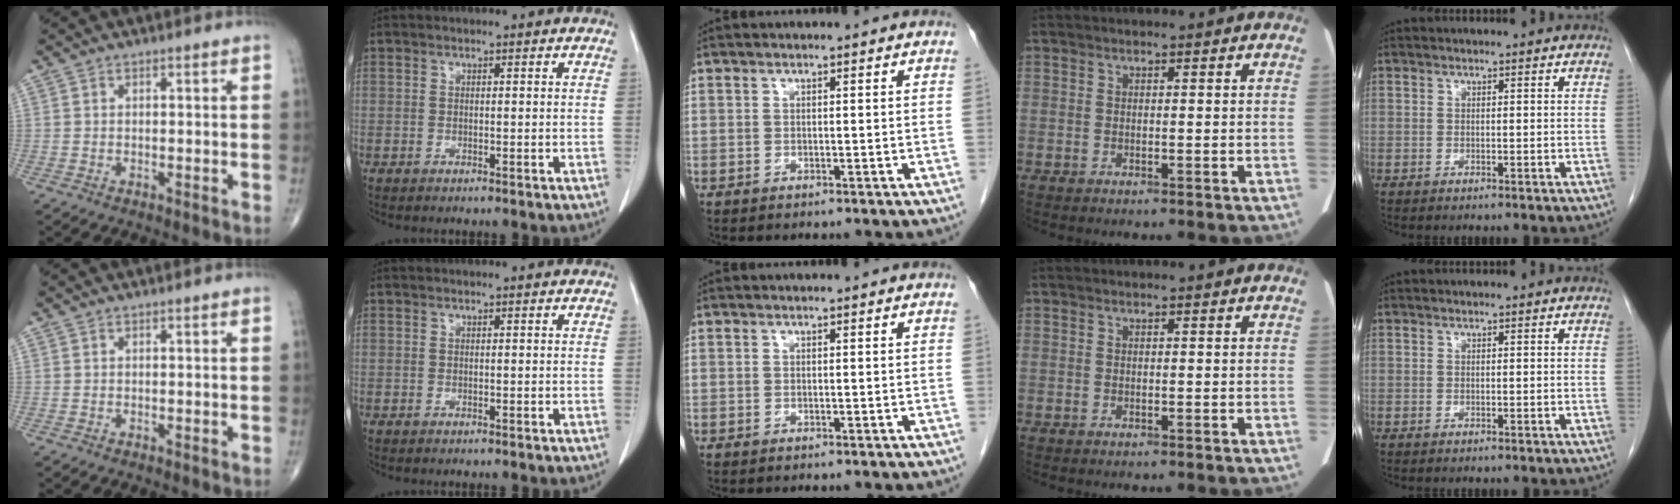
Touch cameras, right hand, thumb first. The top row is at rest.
{}